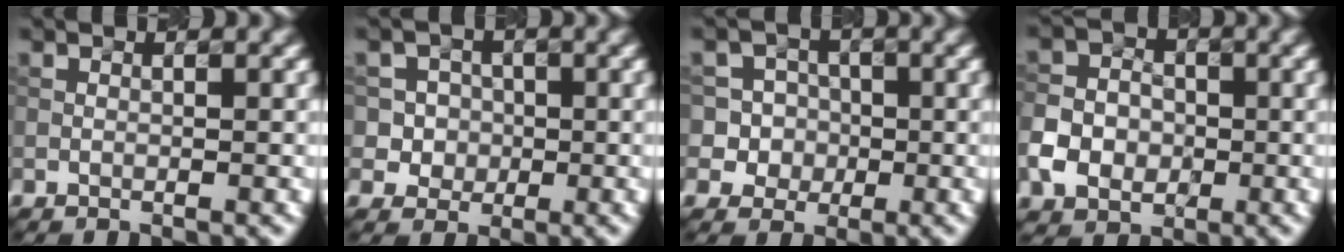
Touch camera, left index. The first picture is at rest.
{"total": 3.9, "force": [0.1, 3.7, 0.9], "torque": [0.001, 0.017, 0.001]}
{"total": 5.0, "force": [-0.1, 4.9, 1.0], "torque": [-0.001, 0.025, -0.014]}
{"total": 4.3, "force": [-1.1, 3.6, 2.0], "torque": [-0.037, 0.003, -0.026]}